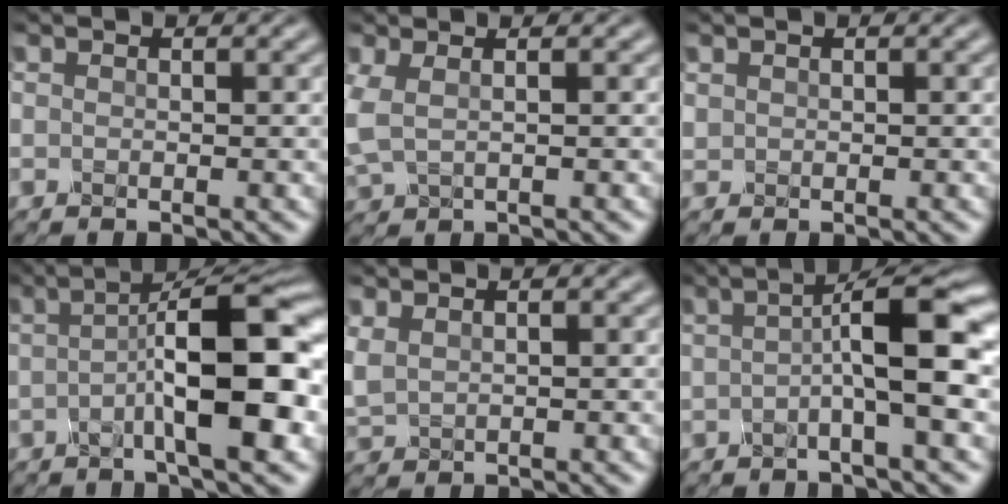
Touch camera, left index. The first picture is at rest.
{"total": 2.6, "force": [0.5, 1.4, 2.2], "torque": [-0.067, 0.000, 0.011]}
{"total": 0.6, "force": [0.4, 0.4, 0.1], "torque": [-0.001, -0.001, 0.011]}
{"total": 9.9, "force": [-1.0, 2.3, 9.6], "torque": [-0.124, 0.016, -0.026]}
{"total": 1.9, "force": [0.9, 1.2, 1.2], "torque": [-0.038, 0.002, 0.024]}
{"total": 7.0, "force": [0.1, 1.3, 6.9], "torque": [-0.101, 0.014, -0.008]}